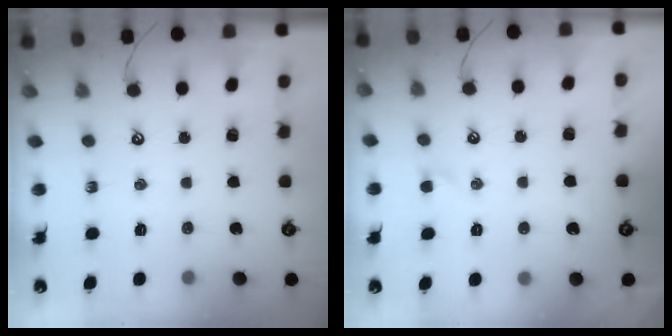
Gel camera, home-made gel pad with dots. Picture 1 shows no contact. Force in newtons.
{"total": 0.5, "press": 0.2, "slide": 0.5}